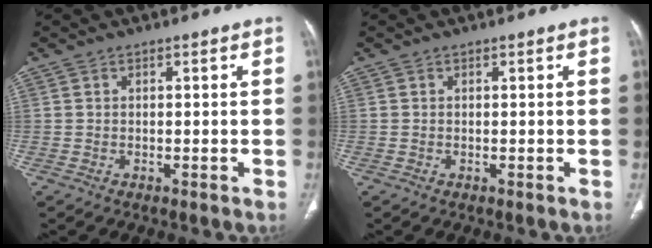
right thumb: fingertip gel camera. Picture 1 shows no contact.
{"total": 0.0}